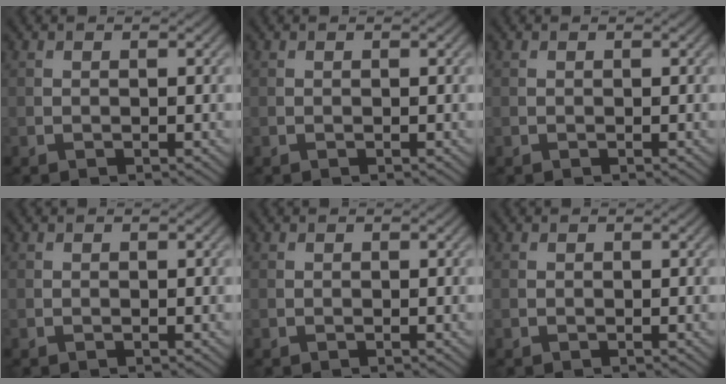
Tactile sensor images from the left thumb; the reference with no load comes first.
{"total": 0.0}
{"total": 0.0}
{"total": 0.0}
{"total": 0.0}
{"total": 0.0}